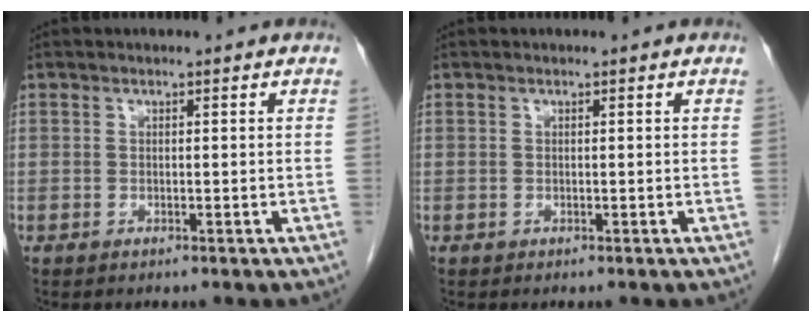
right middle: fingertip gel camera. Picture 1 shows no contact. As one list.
[{"total": 0.0}]